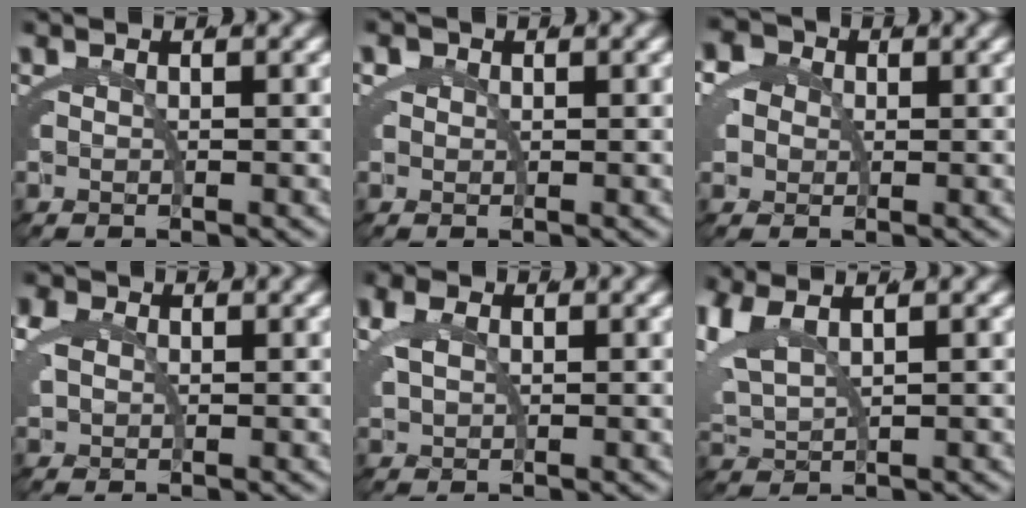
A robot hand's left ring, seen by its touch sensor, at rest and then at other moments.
{"total": 1.3, "force": [0.6, 1.1, 0.3], "torque": [0.000, 0.007, 0.006]}
{"total": 5.9, "force": [1.6, 5.1, 2.4], "torque": [-0.045, 0.012, 0.012]}
{"total": 1.8, "force": [0.7, 1.4, 0.9], "torque": [-0.028, -0.001, 0.016]}
{"total": 1.6, "force": [1.0, 0.9, 0.9], "torque": [-0.028, 0.004, 0.021]}
{"total": 3.1, "force": [2.2, 1.1, 1.9], "torque": [-0.067, 0.000, 0.052]}